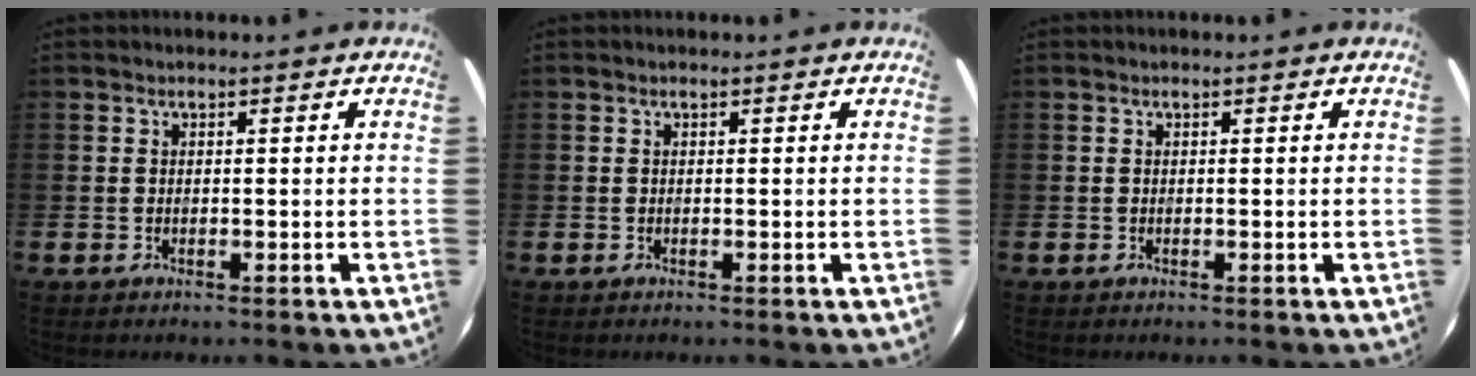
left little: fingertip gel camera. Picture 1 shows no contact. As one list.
[{"total": 0.0}, {"total": 0.0}]